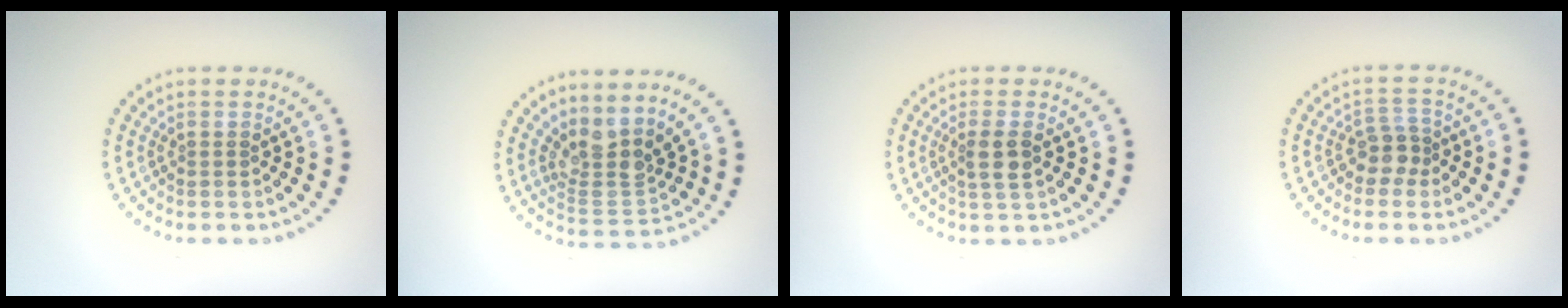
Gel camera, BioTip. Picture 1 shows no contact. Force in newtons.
{"total": 3.8, "press": 2.8, "slide": 2.5}
{"total": 2.1, "press": 1.8, "slide": 1.0}
{"total": 2.3, "press": 1.8, "slide": 1.3}